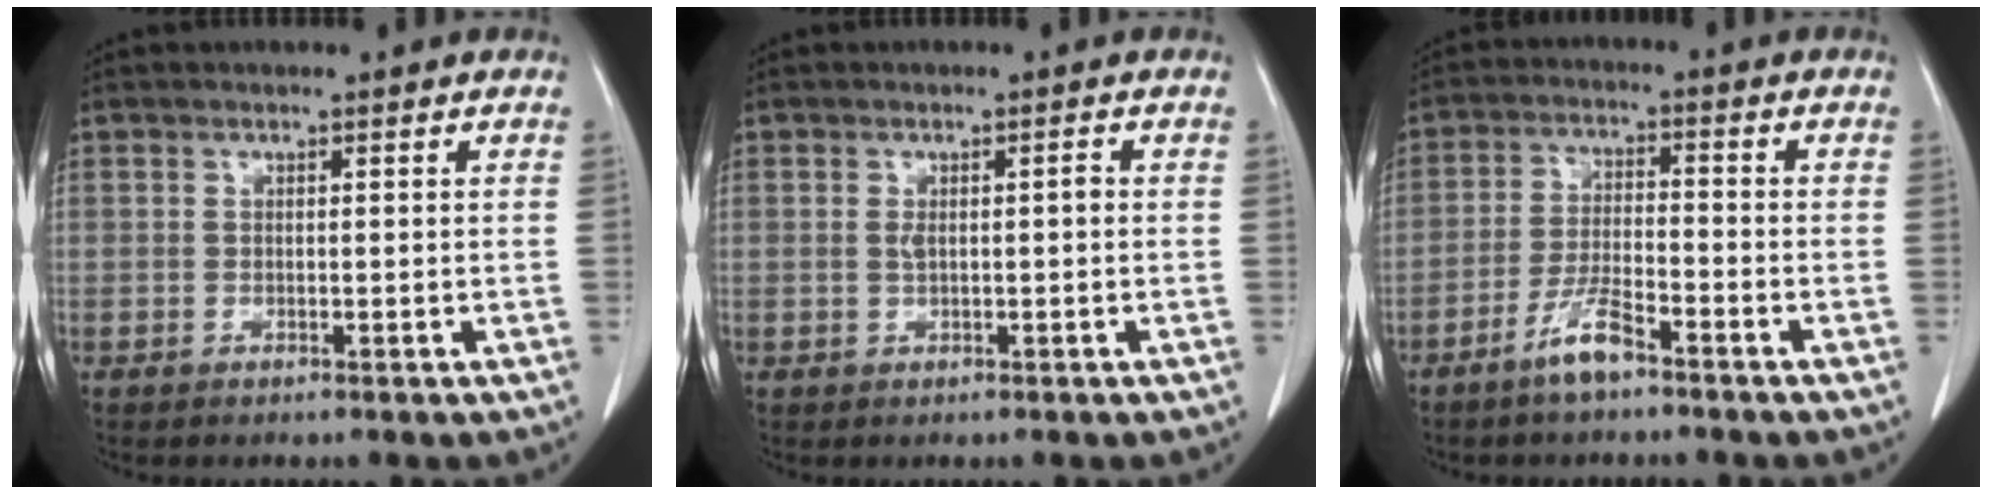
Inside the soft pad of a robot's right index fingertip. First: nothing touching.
{"total": 2.1, "force": [0.0, 0.6, 2.0], "torque": [-0.040, 0.008, 0.004]}
{"total": 5.6, "force": [-4.0, 0.8, 3.8], "torque": [-0.081, -0.004, -0.078]}